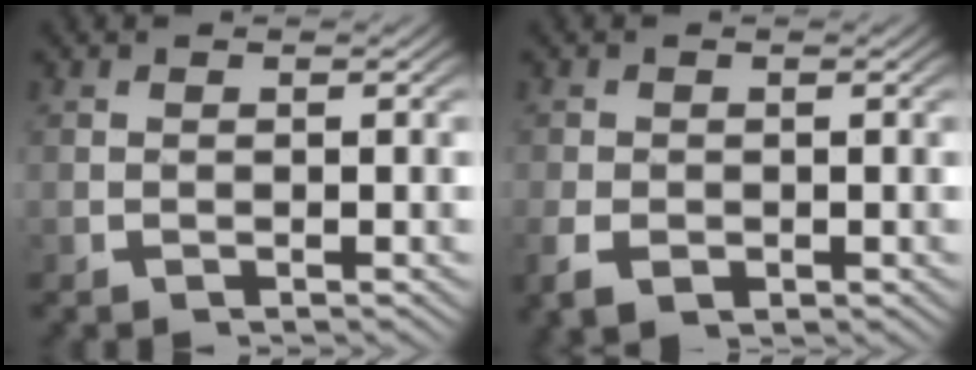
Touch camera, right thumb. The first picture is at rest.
{"total": 2.1, "force": [-0.6, 1.6, 1.3], "torque": [-0.028, -0.011, -0.005]}